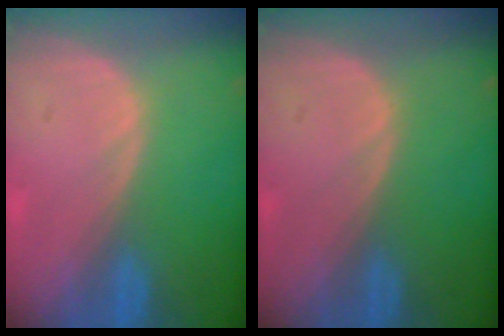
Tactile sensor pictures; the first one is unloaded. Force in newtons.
{"total": 0.0}